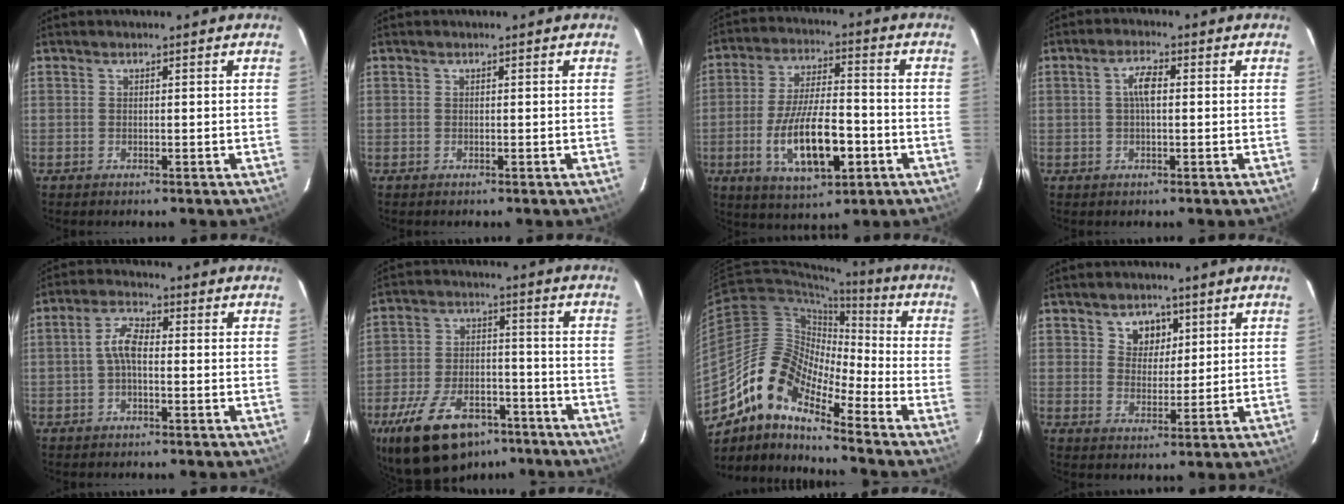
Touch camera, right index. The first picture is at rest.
{"total": 0.0}
{"total": 14.8, "force": [-4.8, 5.2, 13.0], "torque": [-0.257, -0.011, -0.074]}
{"total": 3.5, "force": [0.3, 1.2, 3.2], "torque": [-0.063, 0.009, 0.006]}
{"total": 4.3, "force": [-0.6, 2.2, 3.7], "torque": [-0.076, 0.017, -0.011]}
{"total": 19.3, "force": [-12.9, 9.6, 10.8], "torque": [-0.223, -0.011, -0.203]}
{"total": 13.1, "force": [-9.6, 4.2, 7.9], "torque": [-0.126, 0.010, -0.199]}
{"total": 5.2, "force": [2.5, 4.2, 1.8], "torque": [-0.022, 0.007, 0.046]}